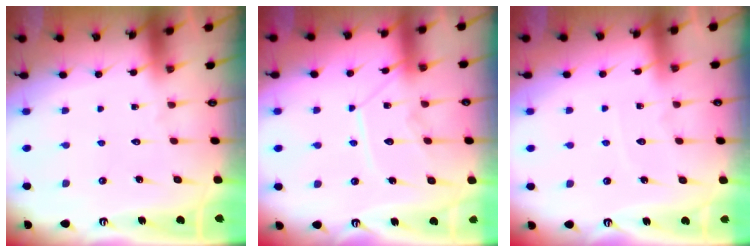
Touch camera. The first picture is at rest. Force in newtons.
{"total": 11.6, "press": 11.5, "slide": 1.0}
{"total": 3.4, "press": 3.4, "slide": 0.3}